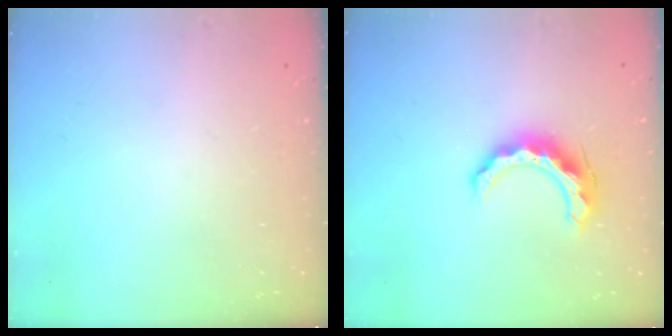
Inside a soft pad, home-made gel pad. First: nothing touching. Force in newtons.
{"total": 11.7, "press": 11.7, "slide": 0.3}